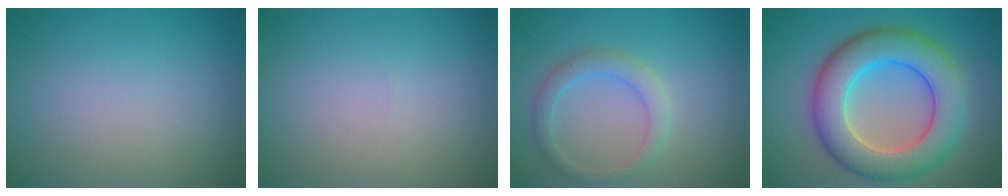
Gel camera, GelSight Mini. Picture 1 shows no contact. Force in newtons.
{"total": 0.0}
{"total": 2.5, "press": 2.5, "slide": 0.1}
{"total": 9.6, "press": 9.5, "slide": 0.7}